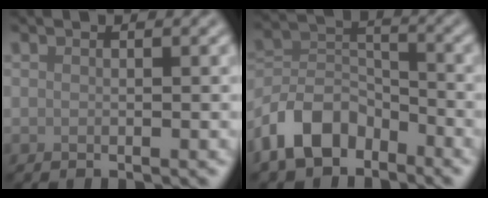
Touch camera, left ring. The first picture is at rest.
{"total": 6.7, "force": [-4.6, 3.8, 3.0], "torque": [-0.053, 0.002, -0.101]}